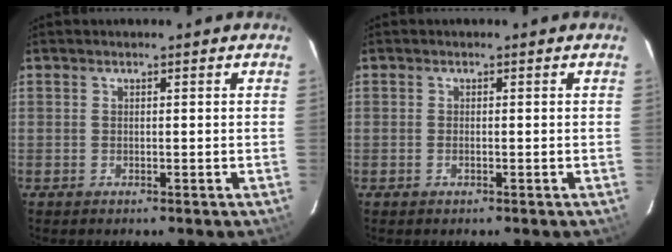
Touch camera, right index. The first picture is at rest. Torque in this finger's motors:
{"motor_torque": [-0.22, 0.10, -0.05, 0.00]}